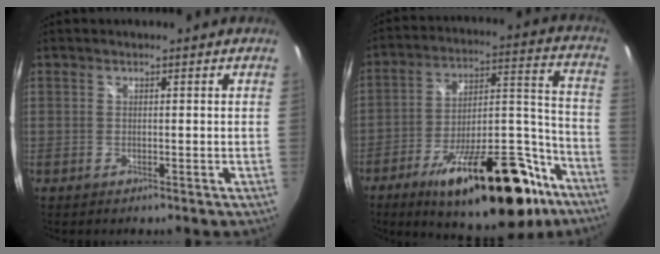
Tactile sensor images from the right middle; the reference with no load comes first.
{"total": 28.3, "force": [-17.8, 10.1, 19.6], "torque": [-0.288, 0.013, -0.258]}